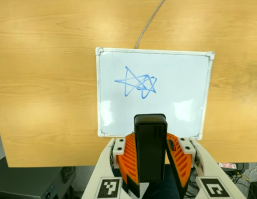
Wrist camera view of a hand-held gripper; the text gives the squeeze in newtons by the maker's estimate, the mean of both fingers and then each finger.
{"total": 5.6, "left": 5.1, "right": 6.1}